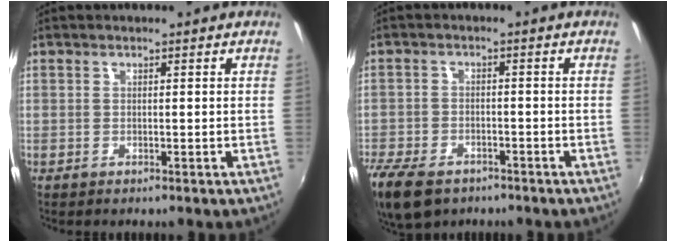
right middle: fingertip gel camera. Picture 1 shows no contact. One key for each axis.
{"total": 12.1, "fx": -8.2, "fy": 6.6, "fz": 6.0, "tx": -0.166, "ty": -0.030, "tz": -0.148}